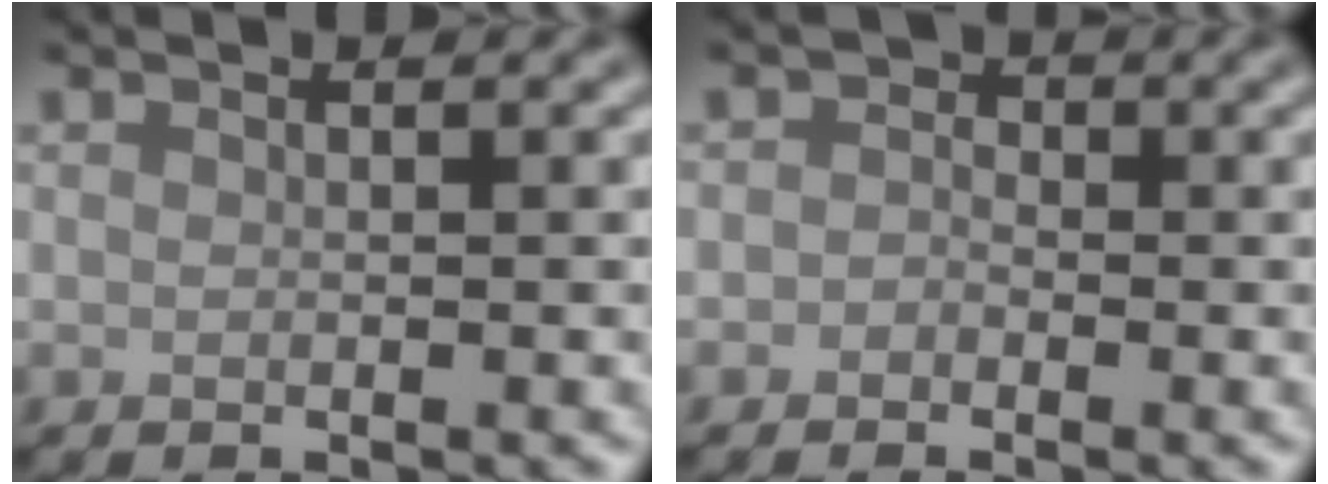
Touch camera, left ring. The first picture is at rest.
{"total": 1.1, "force": [-0.4, 1.0, 0.3], "torque": [0.005, -0.002, -0.017]}